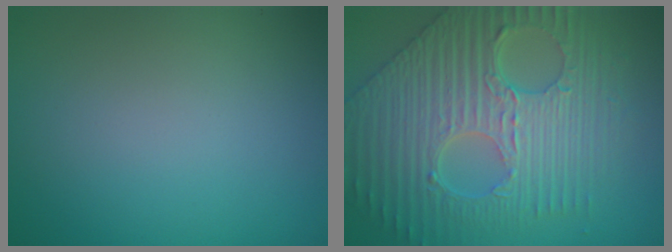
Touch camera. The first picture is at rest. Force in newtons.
{"total": 9.9, "press": 6.9, "slide": 7.0}